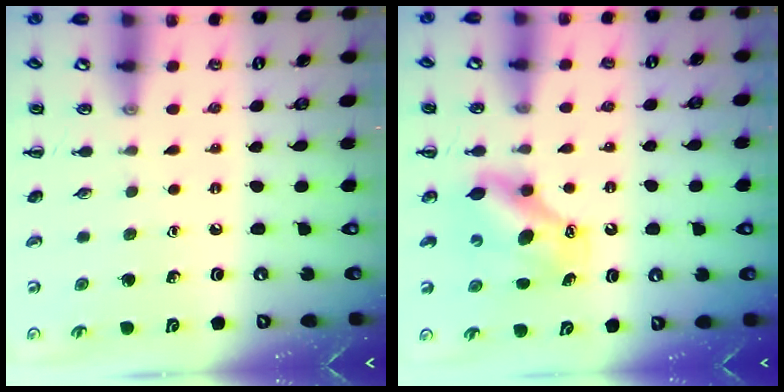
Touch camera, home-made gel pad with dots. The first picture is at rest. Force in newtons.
{"total": 8.4, "press": 8.3, "slide": 1.4}